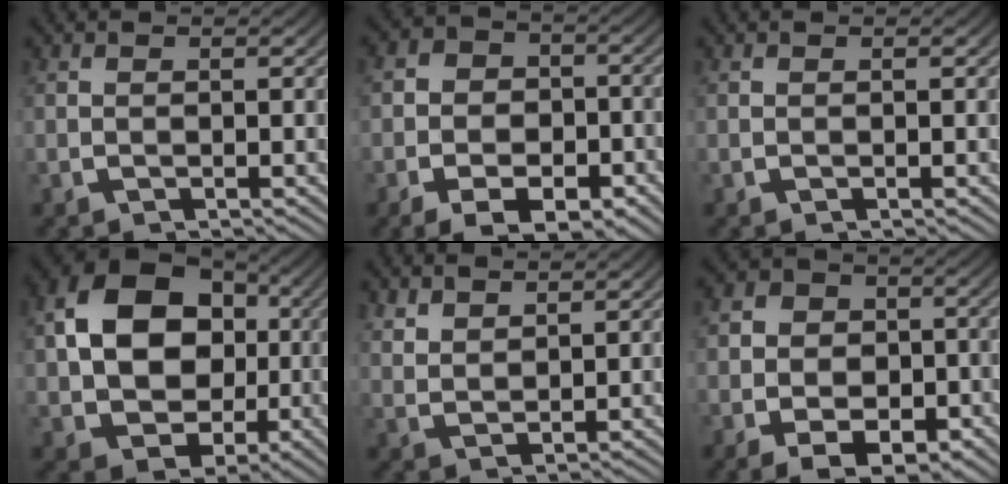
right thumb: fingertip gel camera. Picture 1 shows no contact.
{"total": 6.6, "force": [-2.3, 4.9, 3.8], "torque": [-0.059, -0.028, -0.031]}
{"total": 0.0}
{"total": 12.6, "force": [1.2, 9.3, 8.5], "torque": [-0.187, -0.041, 0.037]}
{"total": 2.6, "force": [2.3, 0.8, 0.8], "torque": [-0.012, 0.000, 0.051]}
{"total": 7.4, "force": [-1.9, 5.8, 4.2], "torque": [-0.076, -0.033, -0.021]}